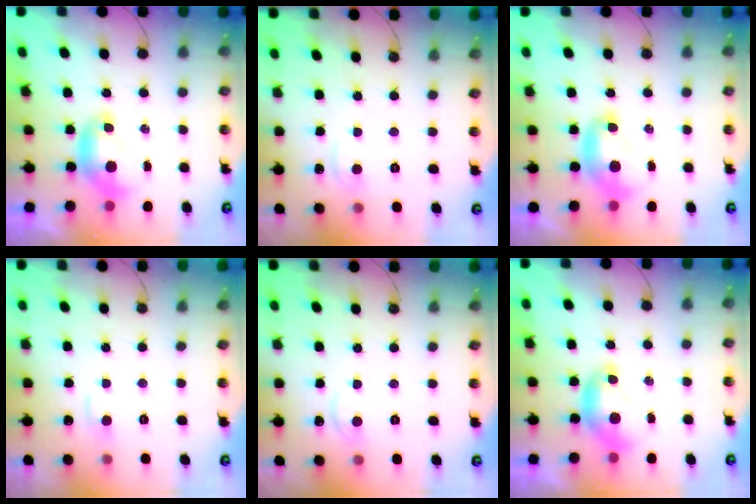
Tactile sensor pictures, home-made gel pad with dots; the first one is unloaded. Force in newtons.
{"total": 3.0, "press": 2.9, "slide": 0.5}
{"total": 1.6, "press": 1.6, "slide": 0.1}
{"total": 2.5, "press": 2.5, "slide": 0.5}
{"total": 1.1, "press": 0.8, "slide": 0.7}
{"total": 0.0}